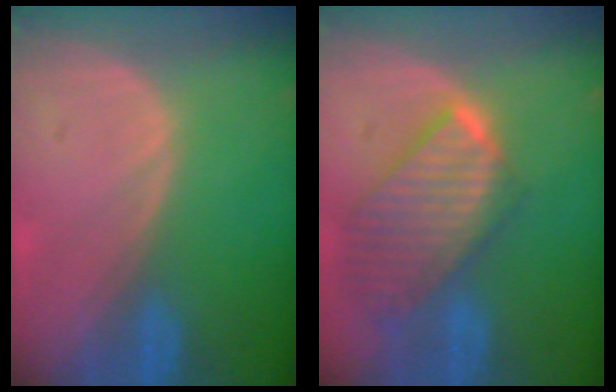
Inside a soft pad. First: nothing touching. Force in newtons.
{"total": 9.7, "press": 8.5, "slide": 4.8}